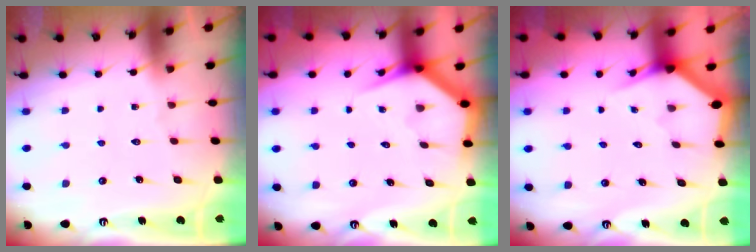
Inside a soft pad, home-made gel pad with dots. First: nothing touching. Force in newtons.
{"total": 3.9, "press": 3.8, "slide": 0.2}
{"total": 2.6, "press": 2.6, "slide": 0.2}